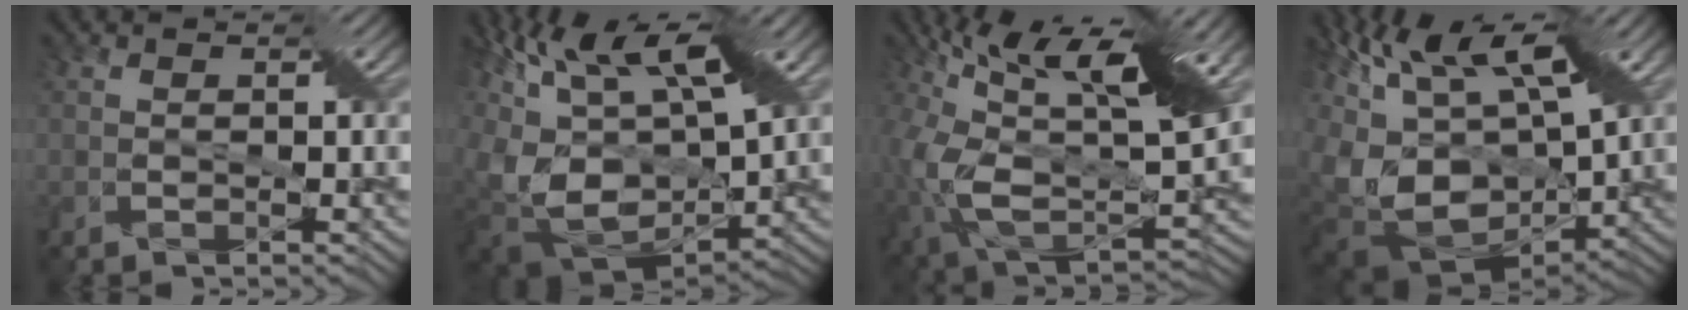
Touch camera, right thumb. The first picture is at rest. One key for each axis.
{"total": 17.4, "fx": 3.0, "fy": 9.1, "fz": 14.5, "tx": -0.278, "ty": 0.042, "tz": 0.101}
{"total": 17.0, "fx": 5.4, "fy": 8.4, "fz": 13.8, "tx": -0.287, "ty": 0.004, "tz": 0.089}
{"total": 17.4, "fx": -0.6, "fy": 9.4, "fz": 14.6, "tx": -0.276, "ty": 0.019, "tz": 0.013}